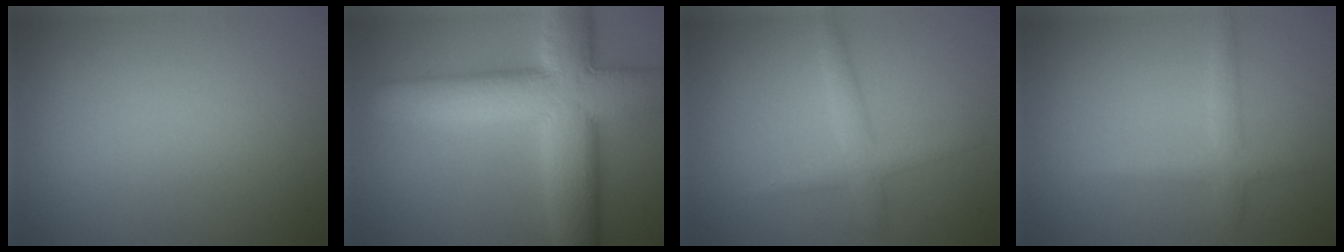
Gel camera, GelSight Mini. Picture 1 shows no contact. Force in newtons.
{"total": 12.1, "press": 12.0, "slide": 0.8}
{"total": 2.2, "press": 2.2, "slide": 0.1}
{"total": 1.9, "press": 1.9, "slide": 0.1}